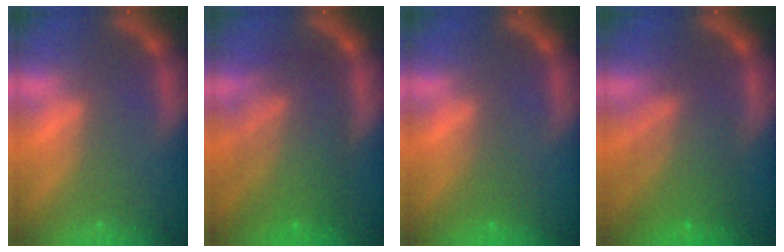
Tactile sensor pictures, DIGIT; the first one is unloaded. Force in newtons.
{"total": 9.5}
{"total": 1.5}
{"total": 7.5}